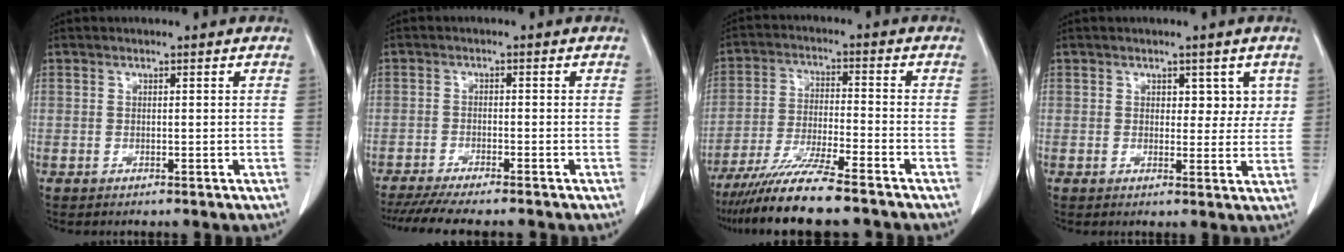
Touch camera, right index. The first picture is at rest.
{"total": 9.8, "force": [-8.4, 0.6, 4.9], "torque": [-0.064, -0.018, -0.130]}
{"total": 11.2, "force": [-9.1, -0.1, 6.5], "torque": [-0.115, -0.028, -0.158]}
{"total": 3.7, "force": [1.6, 2.4, 2.3], "torque": [-0.011, -0.002, 0.020]}